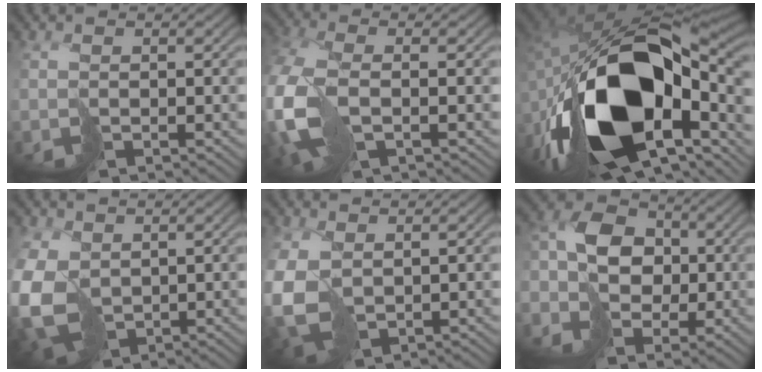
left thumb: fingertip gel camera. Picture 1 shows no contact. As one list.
[{"total": 10.4, "force": [-2.2, 6.2, 8.0], "torque": [-0.244, -0.031, -0.034]}, {"total": 21.8, "force": [-5.8, 13.2, 16.3], "torque": [-0.356, -0.049, -0.078]}, {"total": 10.1, "force": [0.0, 7.6, 6.7], "torque": [-0.209, -0.031, 0.010]}, {"total": 7.7, "force": [-0.5, 5.4, 5.4], "torque": [-0.164, -0.023, 0.003]}, {"total": 9.0, "force": [-1.1, 7.5, 4.8], "torque": [-0.104, -0.008, -0.029]}]